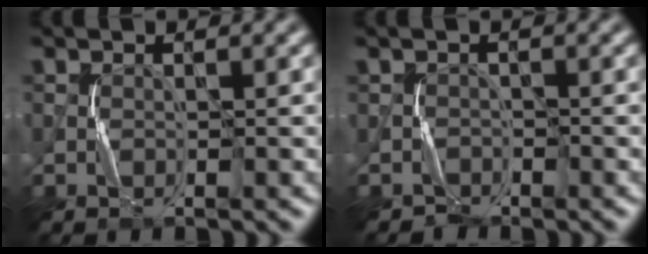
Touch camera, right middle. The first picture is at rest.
{"total": 1.3, "force": [-0.7, 0.9, -0.6], "torque": [0.018, 0.002, -0.017]}